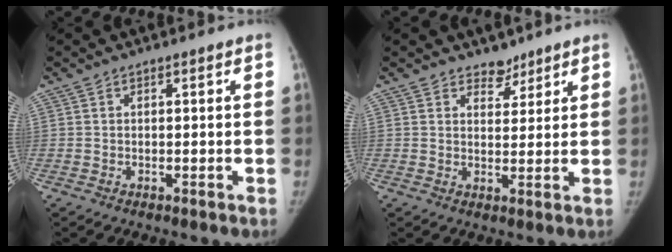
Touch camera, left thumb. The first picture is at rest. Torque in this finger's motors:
{"motor_torque": [0.47, -0.41, 0.28, -0.27, 0.06]}